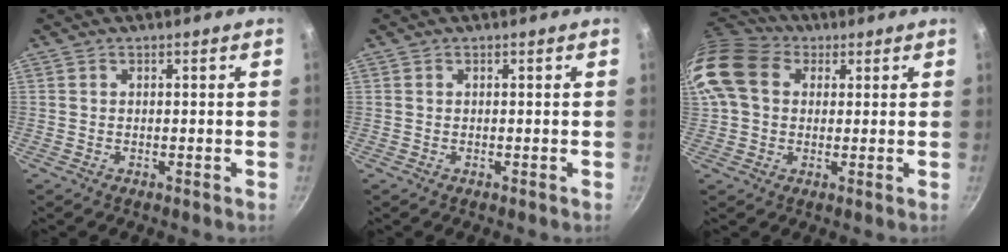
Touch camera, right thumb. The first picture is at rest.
{"total": 0.0}
{"total": 14.4, "force": [3.5, 11.1, 8.5], "torque": [-0.166, 0.025, 0.051]}